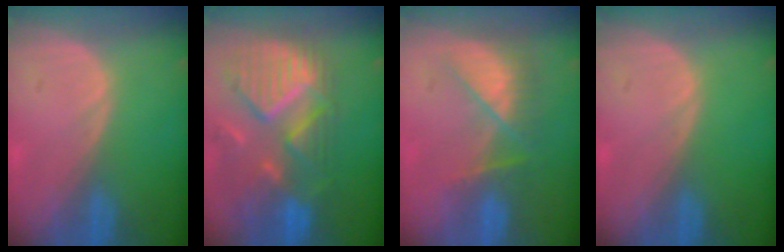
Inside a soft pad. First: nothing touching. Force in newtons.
{"total": 12.1, "press": 10.5, "slide": 6.0}
{"total": 8.2, "press": 7.0, "slide": 4.3}
{"total": 0.0}